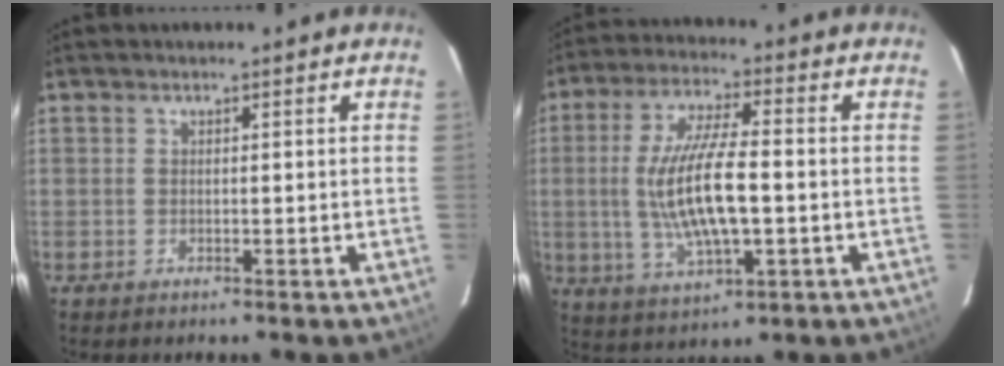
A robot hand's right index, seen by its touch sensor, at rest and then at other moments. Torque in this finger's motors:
{"motor_torque": [1.52, -0.62, 0.81, 0.18]}